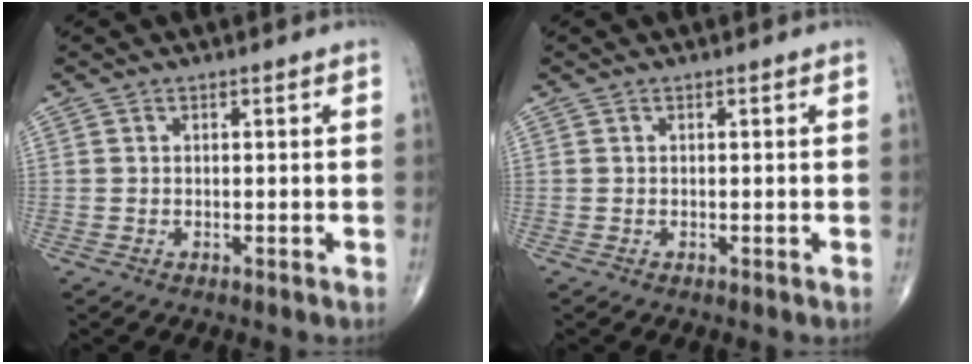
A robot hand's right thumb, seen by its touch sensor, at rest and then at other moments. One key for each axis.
{"total": 0.0}